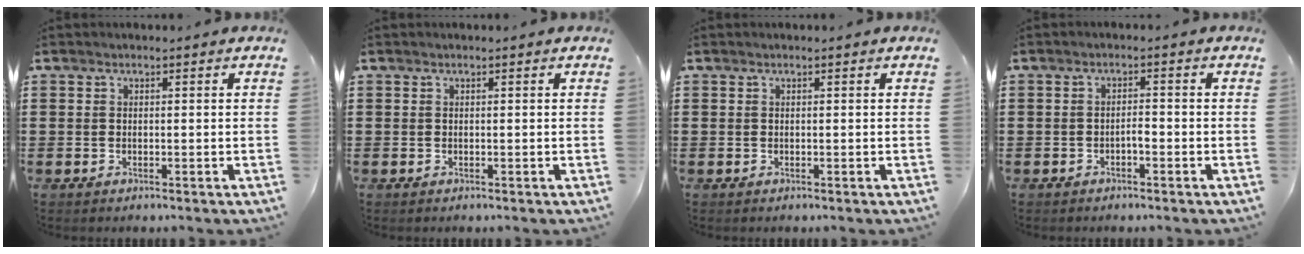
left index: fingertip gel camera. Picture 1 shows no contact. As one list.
[{"total": 0.0}, {"total": 0.0}, {"total": 1.6, "force": [-0.9, 0.3, 1.3], "torque": [-0.027, 0.002, -0.018]}]